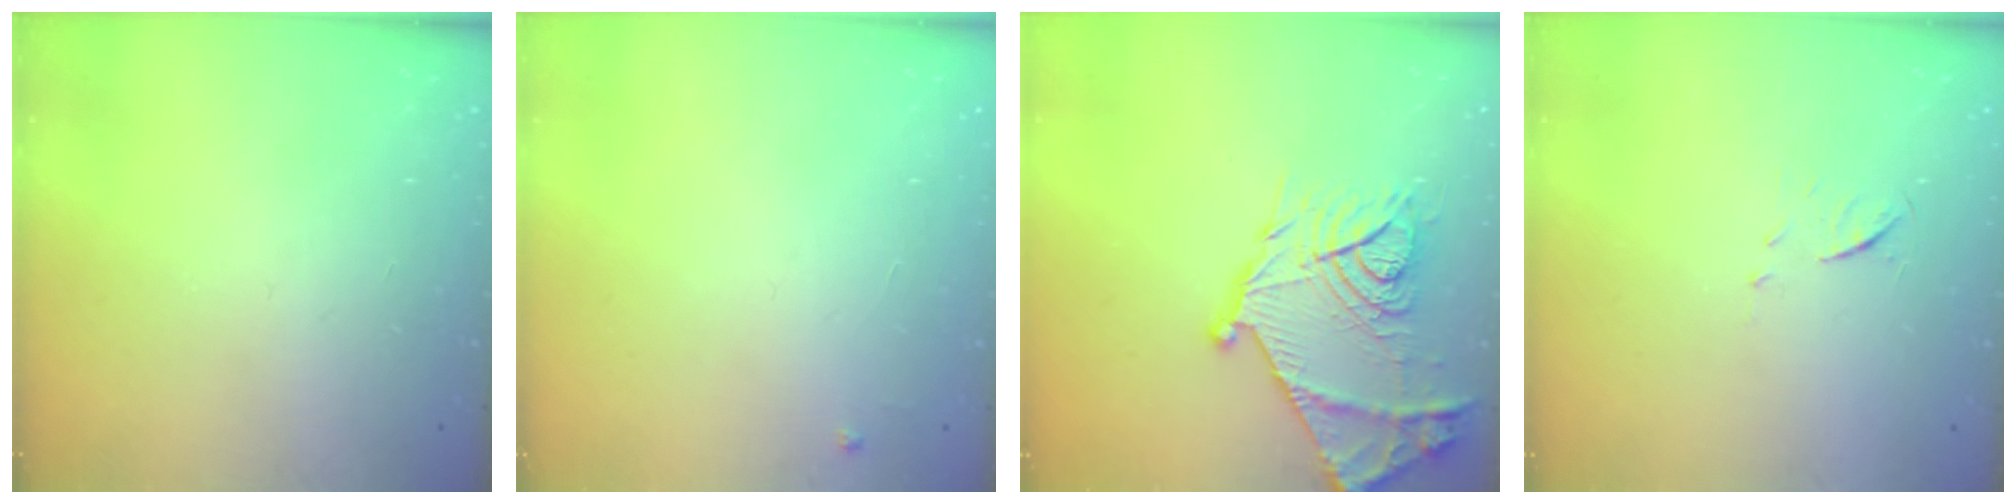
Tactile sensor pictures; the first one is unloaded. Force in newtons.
{"total": 2.4, "press": 2.4, "slide": 0.4}
{"total": 23.5, "press": 23.5, "slide": 1.5}
{"total": 5.8, "press": 5.8, "slide": 0.5}